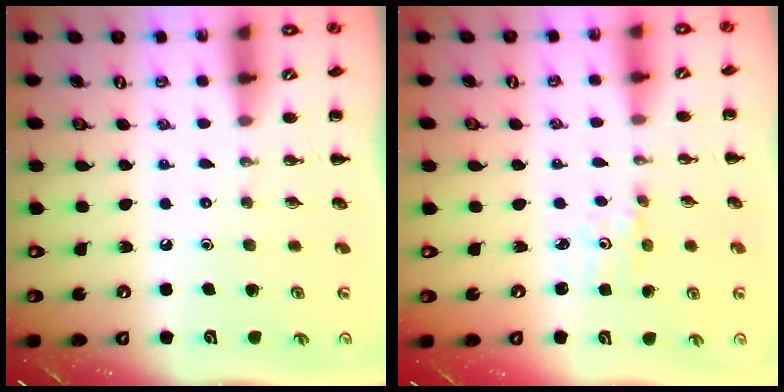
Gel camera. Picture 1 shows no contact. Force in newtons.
{"total": 0.9, "press": 0.8, "slide": 0.4}